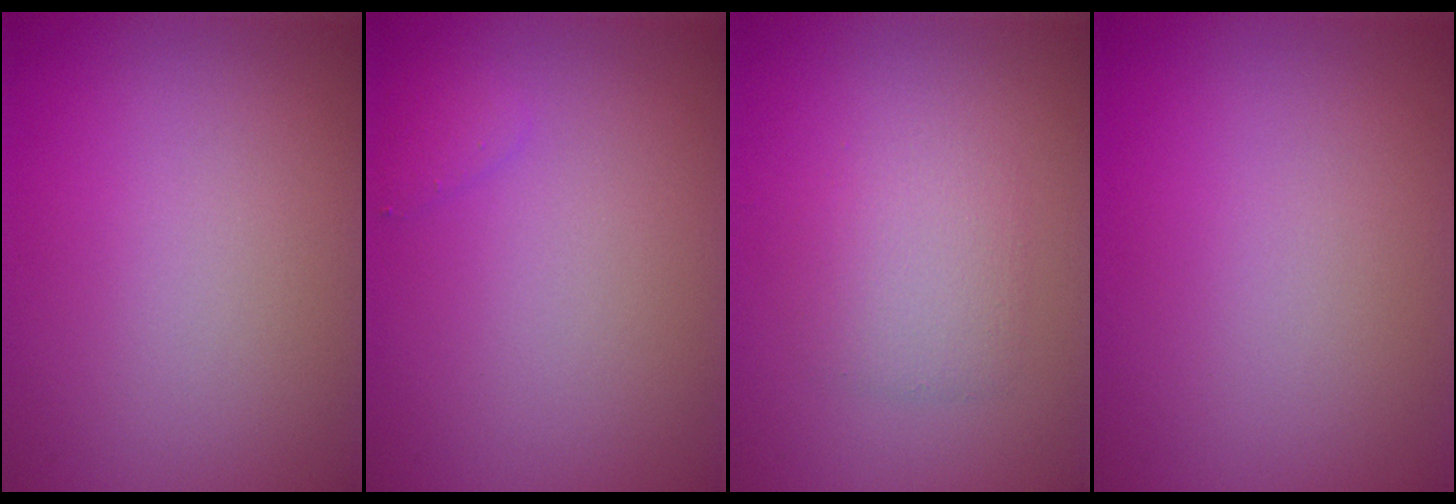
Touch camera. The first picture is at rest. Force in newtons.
{"total": 0.8, "press": 0.8, "slide": 0.1}
{"total": 2.3, "press": 2.3, "slide": 0.1}
{"total": 0.0}